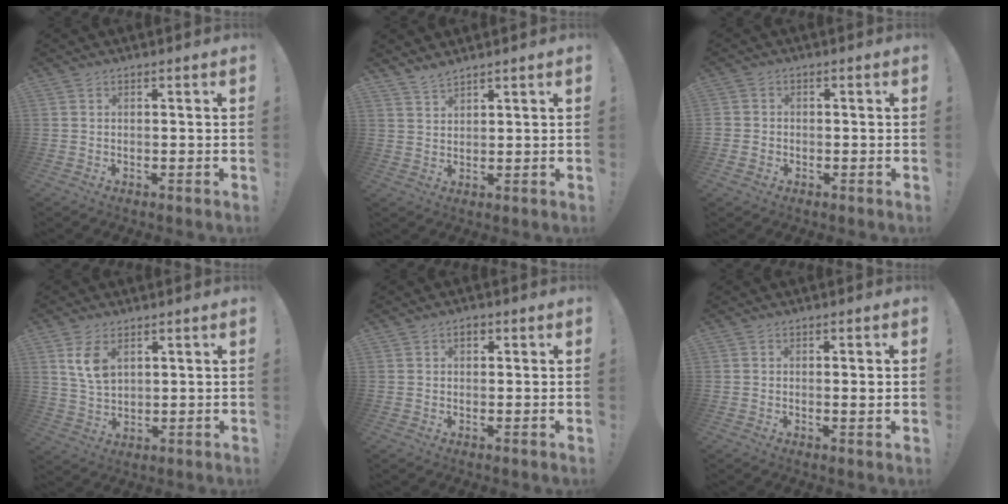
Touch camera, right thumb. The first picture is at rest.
{"total": 3.2, "force": [3.0, 0.7, 0.9], "torque": [-0.019, -0.020, 0.057]}
{"total": 2.3, "force": [-0.9, 2.0, 0.7], "torque": [-0.011, 0.007, -0.016]}
{"total": 8.0, "force": [4.1, 4.9, 4.8], "torque": [-0.087, -0.018, 0.077]}
{"total": 2.0, "force": [1.0, 1.2, 1.1], "torque": [-0.014, 0.000, 0.016]}
{"total": 1.7, "force": [0.2, -0.2, 1.7], "torque": [-0.025, -0.004, -0.001]}